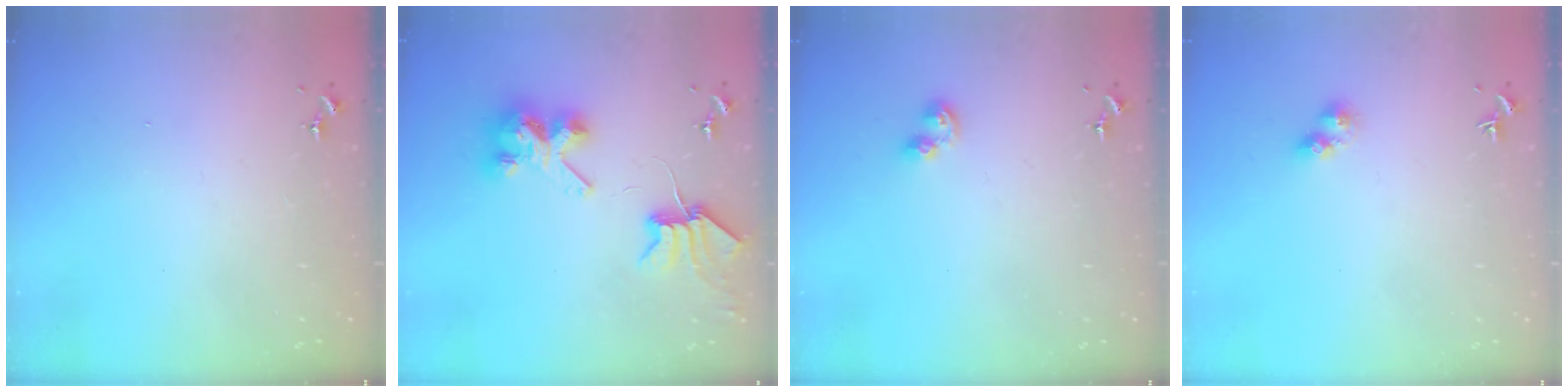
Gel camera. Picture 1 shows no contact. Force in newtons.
{"total": 9.0, "press": 8.9, "slide": 1.1}
{"total": 5.3, "press": 5.3, "slide": 0.5}
{"total": 4.7, "press": 4.6, "slide": 0.8}